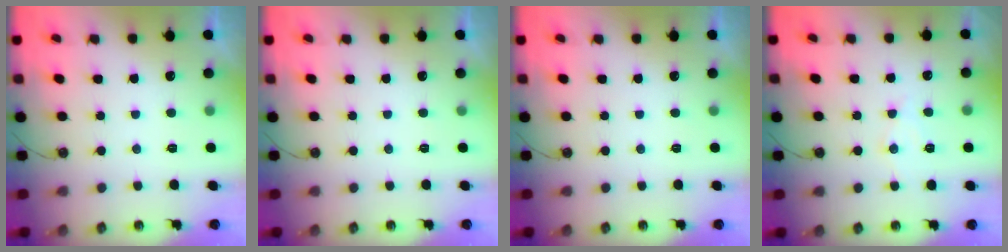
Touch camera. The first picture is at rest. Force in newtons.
{"total": 0.0}
{"total": 0.0}
{"total": 7.2, "press": 7.1, "slide": 0.6}